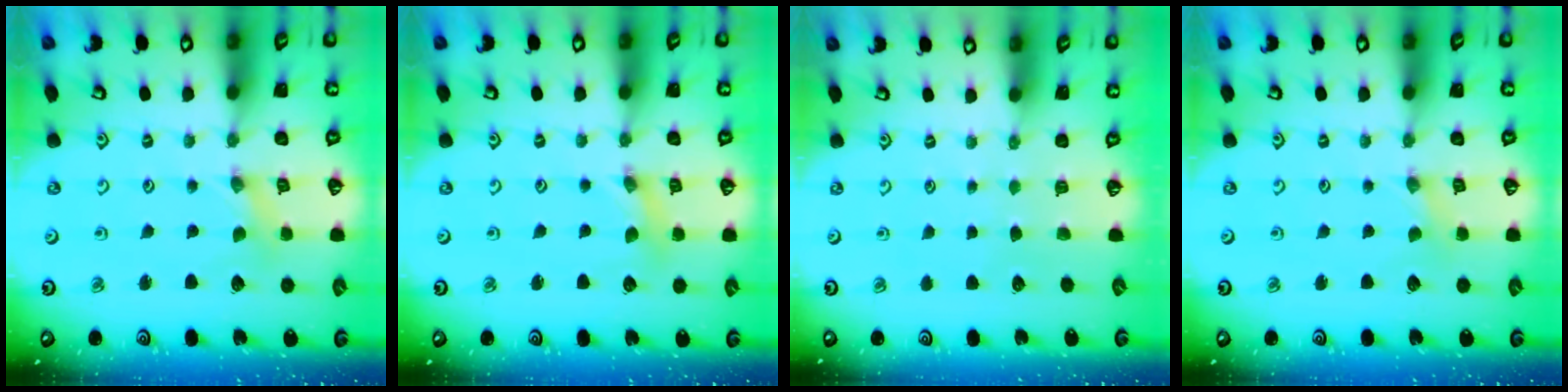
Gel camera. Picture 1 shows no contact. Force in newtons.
{"total": 1.7, "press": 1.7, "slide": 0.2}
{"total": 0.0}
{"total": 0.0}